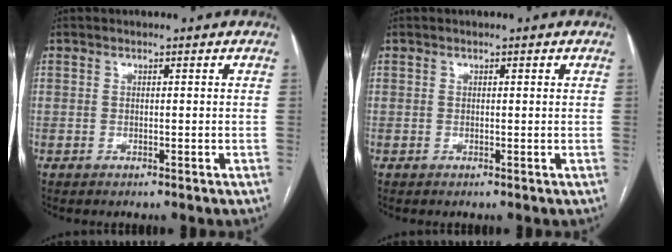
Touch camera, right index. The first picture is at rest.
{"total": 0.0}